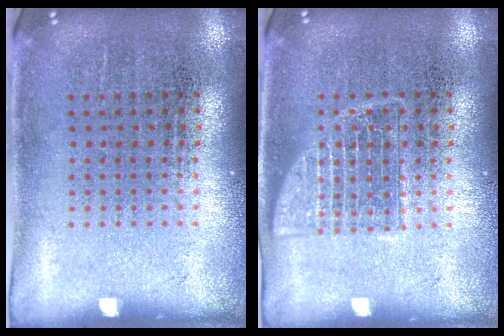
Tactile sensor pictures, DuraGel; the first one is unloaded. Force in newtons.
{"total": 2.2, "press": 2.1, "slide": 0.5}